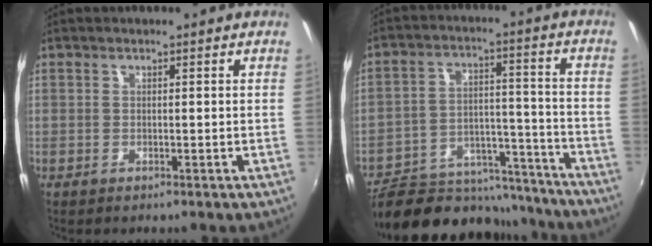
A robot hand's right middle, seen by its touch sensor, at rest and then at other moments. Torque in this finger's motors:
{"motor_torque": [0.66, -0.84, -0.01, -0.01]}